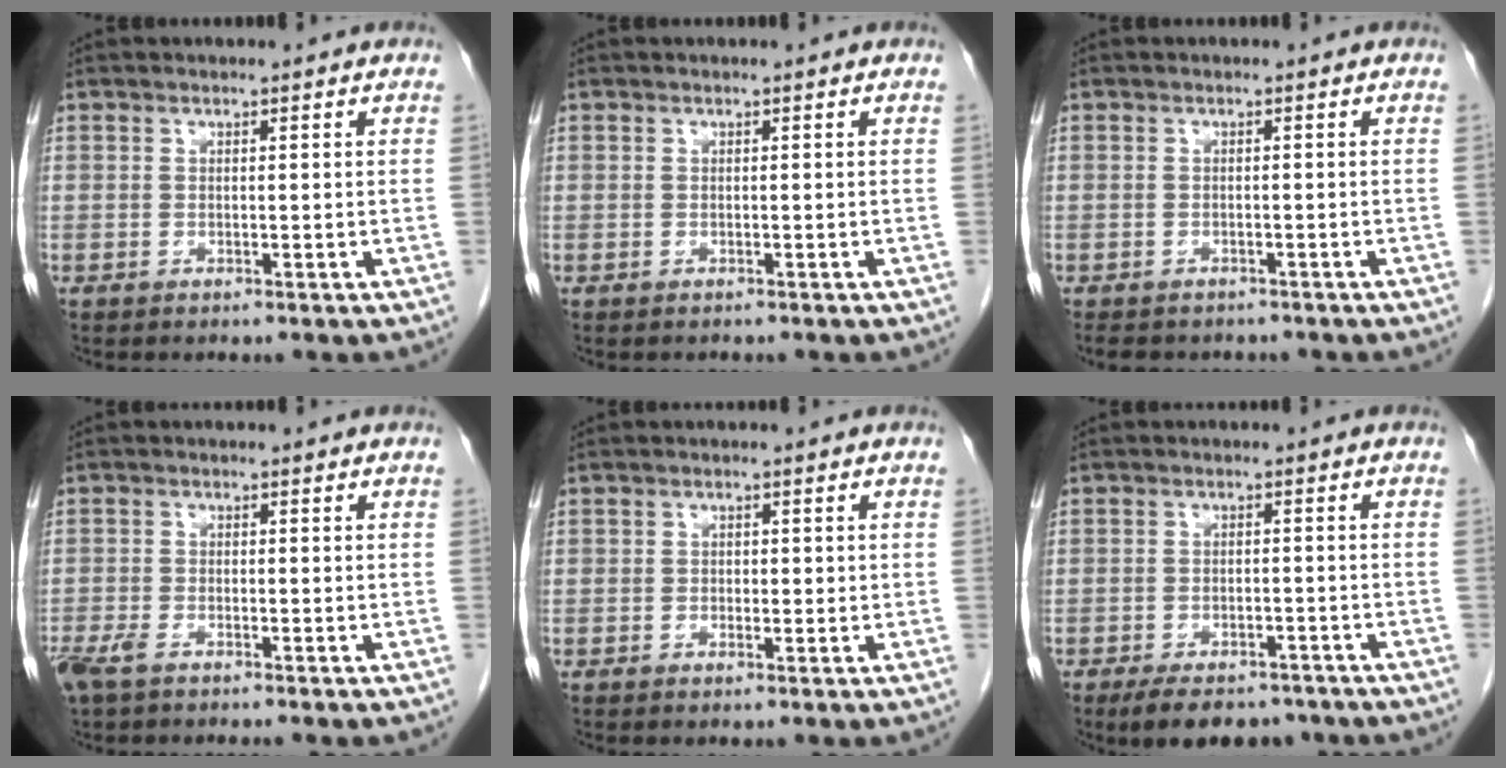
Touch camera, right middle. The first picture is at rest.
{"total": 0.0}
{"total": 6.3, "force": [-5.3, 2.7, 1.9], "torque": [-0.028, -0.001, -0.067]}
{"total": 4.2, "force": [-3.1, 1.2, 2.6], "torque": [-0.055, -0.010, -0.051]}
{"total": 1.2, "force": [0.0, 0.9, 0.9], "torque": [-0.012, 0.001, 0.000]}
{"total": 8.7, "force": [-6.8, 3.9, 3.8], "torque": [-0.049, 0.001, -0.098]}